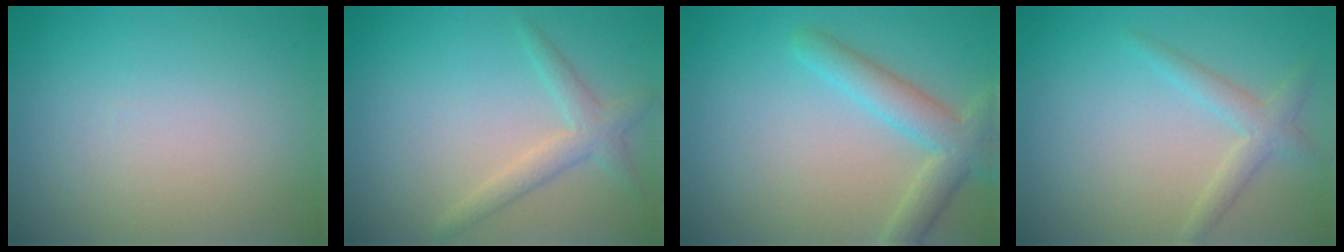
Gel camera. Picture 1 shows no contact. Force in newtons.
{"total": 2.4, "press": 2.4, "slide": 0.2}
{"total": 4.3, "press": 4.3, "slide": 0.2}
{"total": 3.3, "press": 3.3, "slide": 0.2}